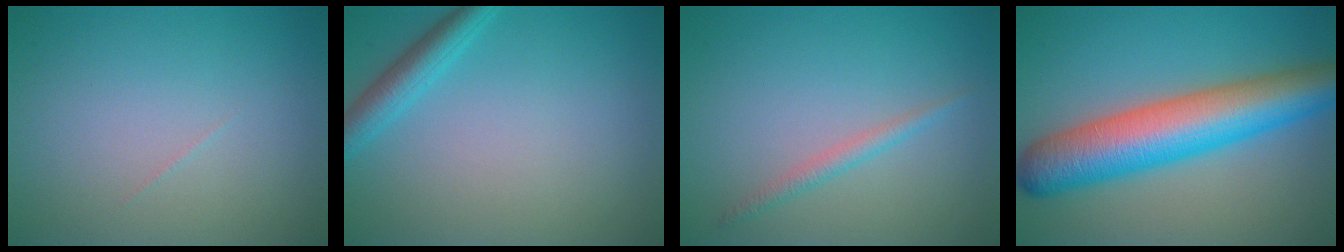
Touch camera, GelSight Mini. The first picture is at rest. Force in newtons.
{"total": 2.7, "press": 2.7, "slide": 0.1}
{"total": 1.4, "press": 1.4, "slide": 0.0}
{"total": 10.2, "press": 10.2, "slide": 0.2}